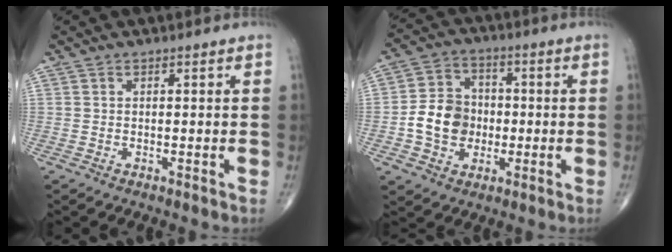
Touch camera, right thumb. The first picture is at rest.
{"total": 10.2, "force": [-1.5, 8.4, 5.5], "torque": [-0.074, 0.023, -0.034]}